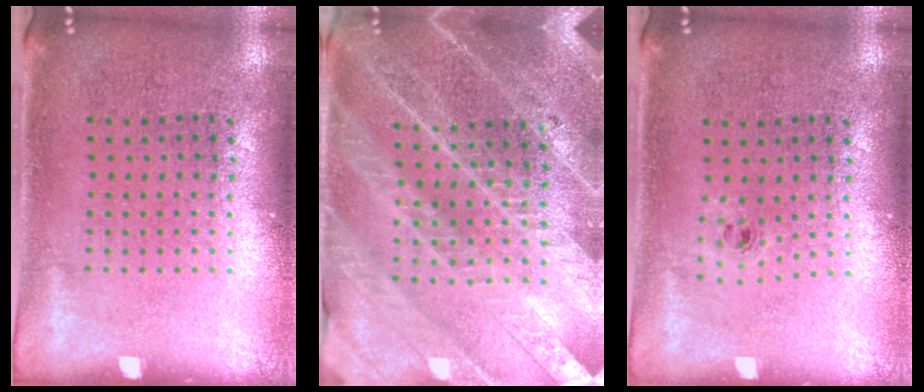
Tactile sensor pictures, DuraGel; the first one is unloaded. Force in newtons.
{"total": 3.7, "press": 3.5, "slide": 1.4}
{"total": 0.6, "press": 0.3, "slide": 0.5}